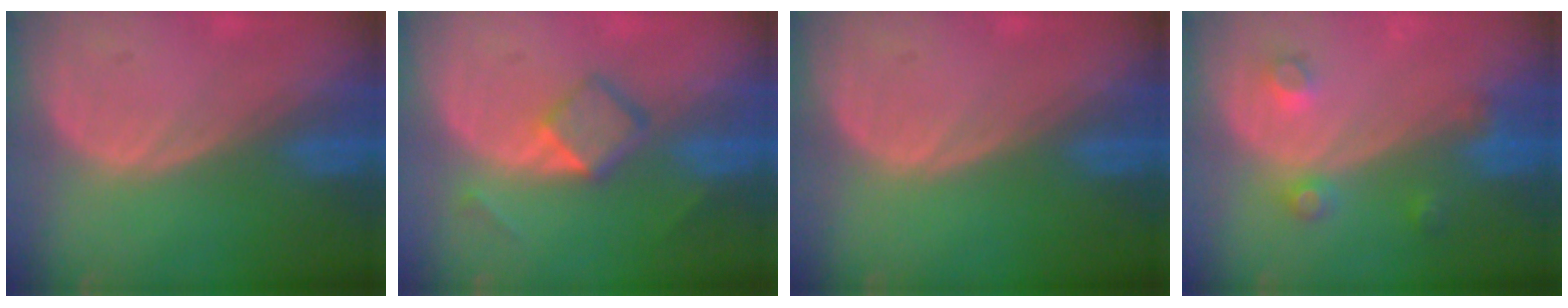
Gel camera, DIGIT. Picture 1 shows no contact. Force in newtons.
{"total": 4.6, "press": 4.5, "slide": 1.0}
{"total": 0.0}
{"total": 3.7, "press": 3.4, "slide": 1.4}